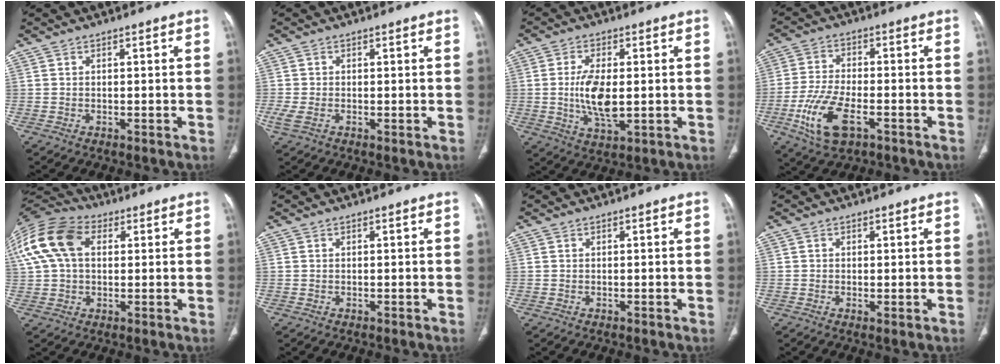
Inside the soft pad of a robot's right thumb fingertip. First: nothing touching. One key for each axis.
{"total": 2.4, "fx": -0.6, "fy": 1.4, "fz": 1.9, "tx": -0.057, "ty": 0.000, "tz": -0.012}
{"total": 9.0, "fx": -0.1, "fy": 4.1, "fz": 8.0, "tx": -0.156, "ty": -0.012, "tz": 0.002}
{"total": 11.3, "fx": -4.7, "fy": 5.3, "fz": 8.8, "tx": -0.187, "ty": 0.009, "tz": -0.082}
{"total": 16.6, "fx": 4.5, "fy": 11.0, "fz": 11.6, "tx": -0.253, "ty": 0.030, "tz": 0.076}
{"total": 0.0}
{"total": 0.0}
{"total": 0.9, "fx": -0.2, "fy": 0.3, "fz": 0.9, "tx": -0.019, "ty": -0.004, "tz": -0.003}